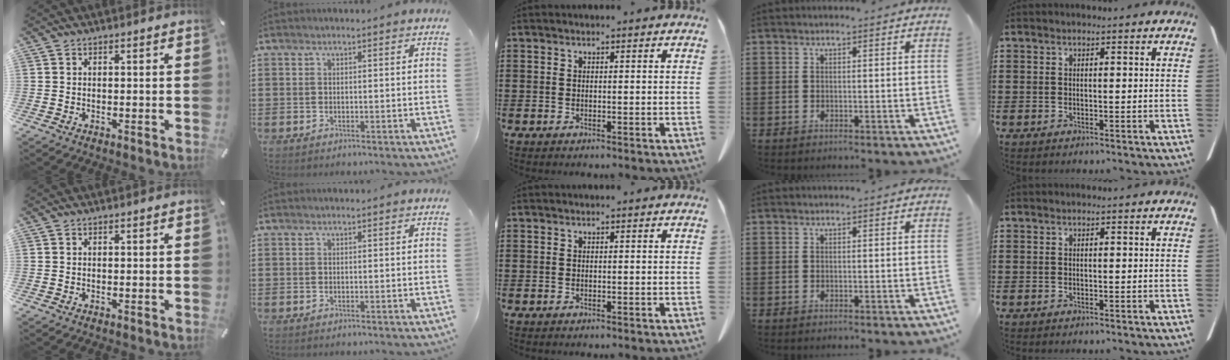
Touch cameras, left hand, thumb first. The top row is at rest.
{}